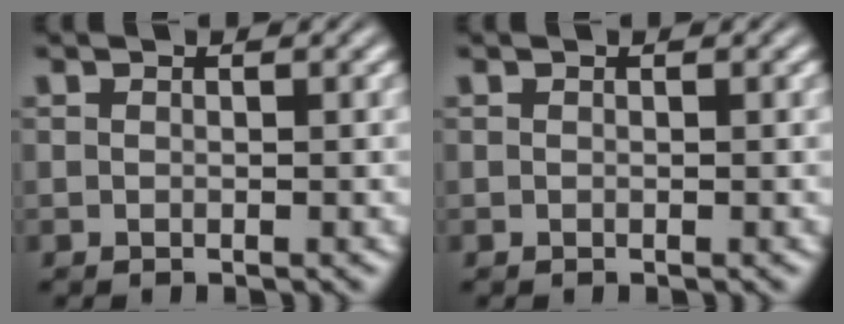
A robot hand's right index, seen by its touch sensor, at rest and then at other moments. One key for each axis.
{"total": 0.0}